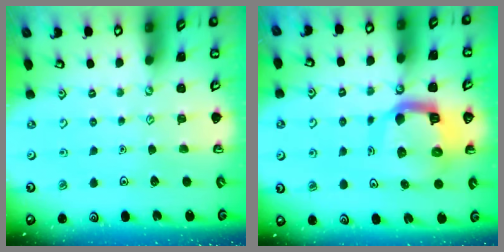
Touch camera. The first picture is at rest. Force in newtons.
{"total": 12.5, "press": 12.4, "slide": 1.5}